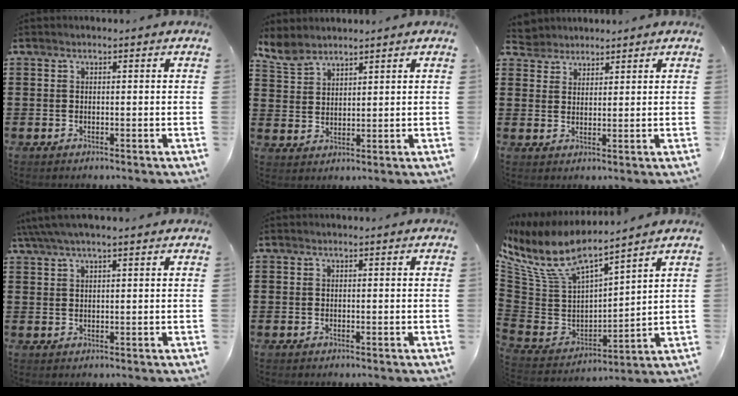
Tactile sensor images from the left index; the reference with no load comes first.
{"total": 4.2, "force": [3.8, 1.4, 1.0], "torque": [-0.033, -0.009, 0.074]}
{"total": 3.6, "force": [3.4, 1.2, -0.4], "torque": [-0.010, -0.006, 0.063]}
{"total": 3.3, "force": [2.4, 0.4, 2.3], "torque": [-0.048, 0.001, 0.045]}
{"total": 0.0}
{"total": 10.4, "force": [7.8, 3.3, 6.0], "torque": [-0.160, -0.055, 0.135]}